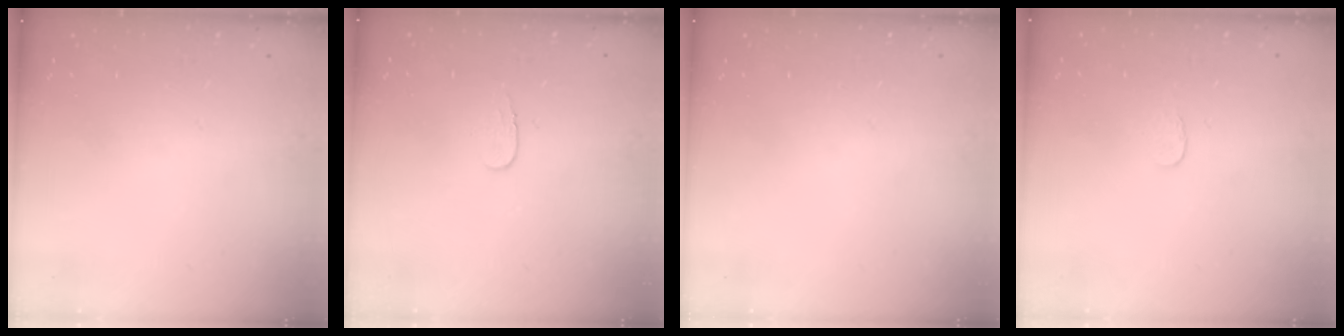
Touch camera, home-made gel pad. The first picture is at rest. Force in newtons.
{"total": 3.9, "press": 3.9, "slide": 0.4}
{"total": 0.0}
{"total": 3.0, "press": 3.0, "slide": 0.2}